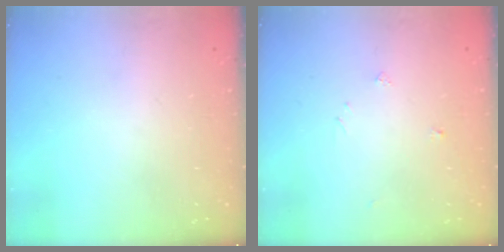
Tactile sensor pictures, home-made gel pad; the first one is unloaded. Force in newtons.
{"total": 3.6, "press": 3.6, "slide": 0.5}